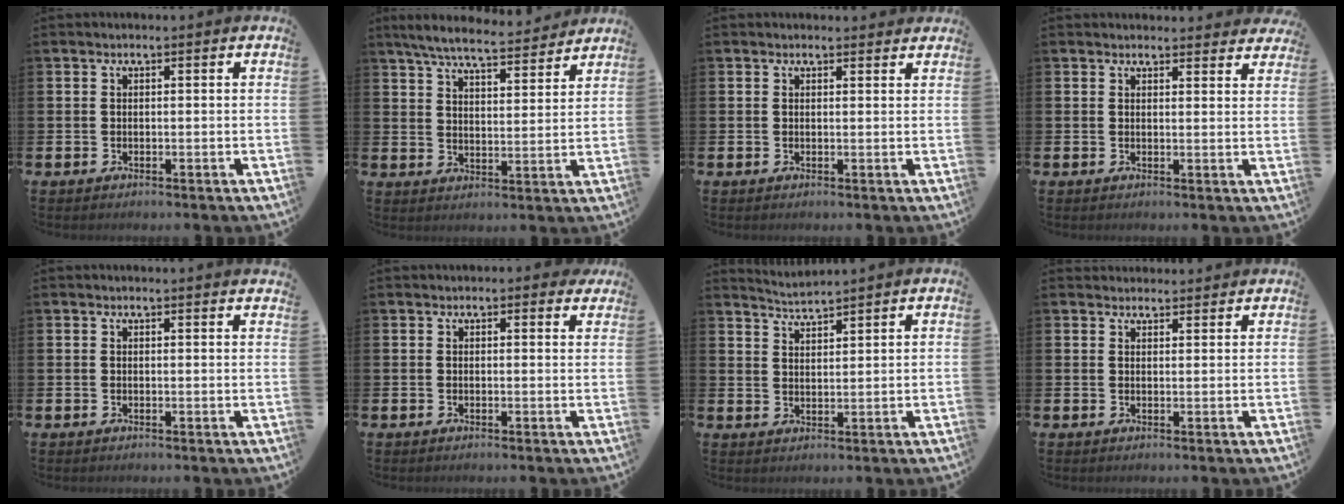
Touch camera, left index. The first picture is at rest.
{"total": 6.7, "force": [6.3, 0.8, 2.1], "torque": [-0.061, -0.040, 0.109]}
{"total": 0.9, "force": [0.8, 0.4, 0.0], "torque": [0.007, 0.001, 0.013]}
{"total": 2.3, "force": [2.2, 0.5, -0.2], "torque": [0.008, -0.014, 0.038]}
{"total": 0.6, "force": [0.6, -0.1, 0.0], "torque": [0.003, -0.002, 0.012]}
{"total": 0.8, "force": [0.7, 0.3, 0.2], "torque": [0.003, 0.001, 0.011]}
{"total": 3.1, "force": [3.0, -0.4, -0.2], "torque": [-0.013, -0.015, 0.056]}
{"total": 2.1, "force": [2.0, 0.6, 0.0], "torque": [0.007, -0.009, 0.035]}